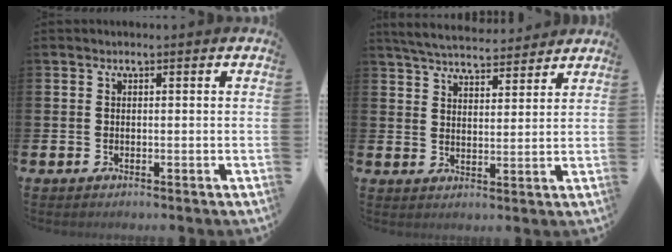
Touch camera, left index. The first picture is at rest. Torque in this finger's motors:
{"motor_torque": [0.98, -1.16, 0.20, 0.08]}